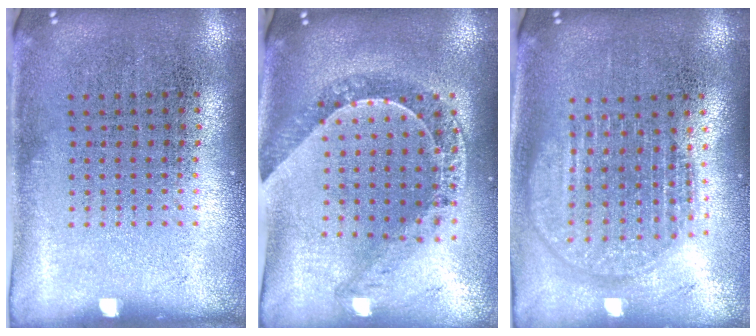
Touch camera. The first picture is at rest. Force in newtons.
{"total": 1.1, "press": 1.1, "slide": 0.2}
{"total": 1.8, "press": 1.6, "slide": 0.9}